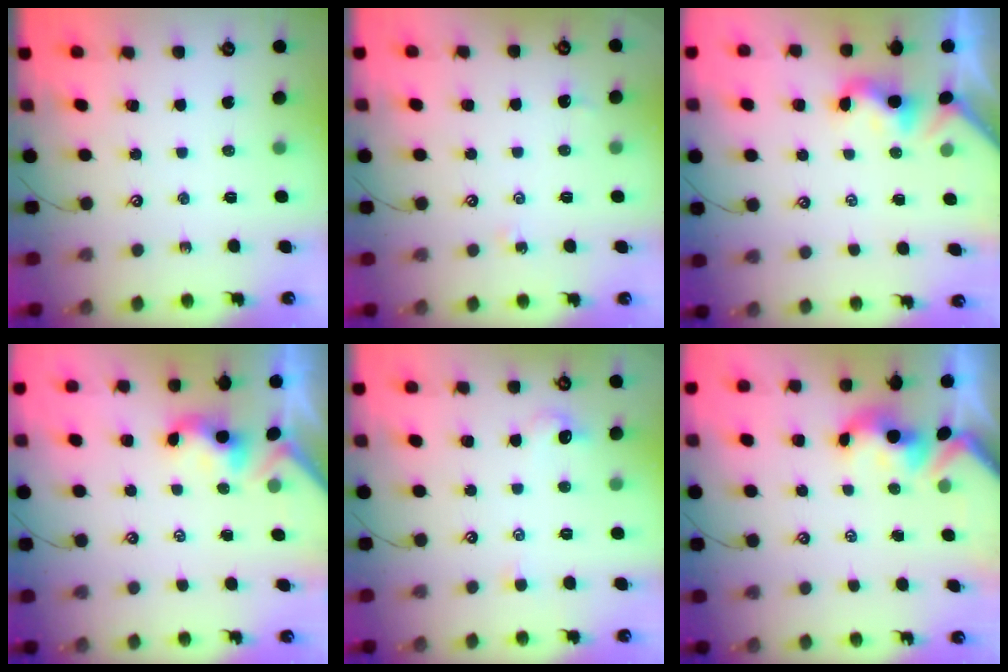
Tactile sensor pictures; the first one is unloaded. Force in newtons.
{"total": 1.6, "press": 1.5, "slide": 0.4}
{"total": 2.0, "press": 2.0, "slide": 0.5}
{"total": 0.6, "press": 0.5, "slide": 0.3}
{"total": 0.9, "press": 0.6, "slide": 0.6}
{"total": 1.5, "press": 1.3, "slide": 0.7}